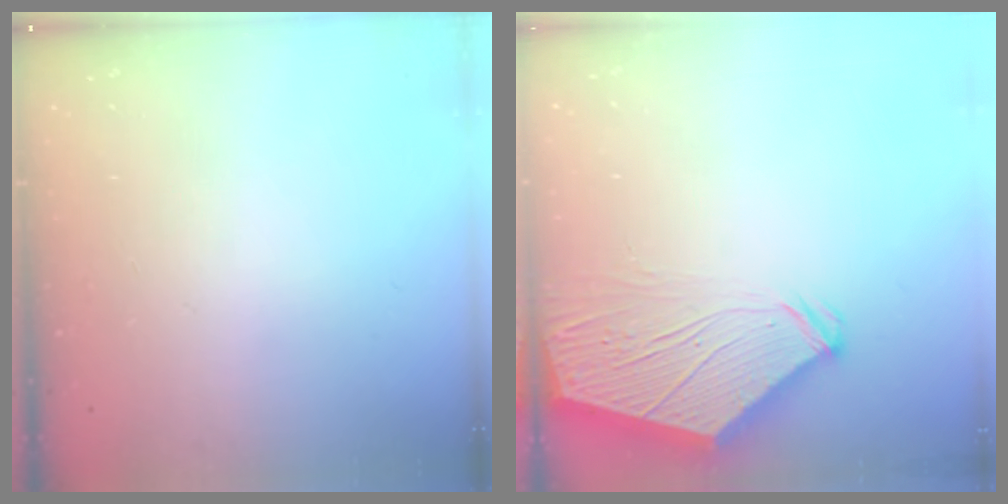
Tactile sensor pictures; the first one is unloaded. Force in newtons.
{"total": 10.1, "press": 10.0, "slide": 1.5}